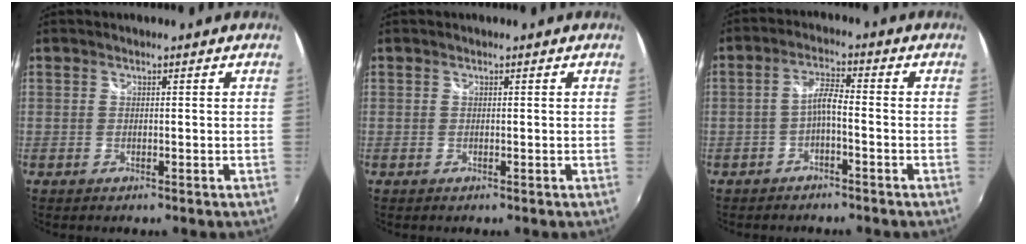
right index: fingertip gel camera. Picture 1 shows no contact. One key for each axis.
{"total": 0.0}
{"total": 3.5, "fx": -1.7, "fy": 0.6, "fz": 3.0, "tx": -0.064, "ty": 0.009, "tz": -0.033}